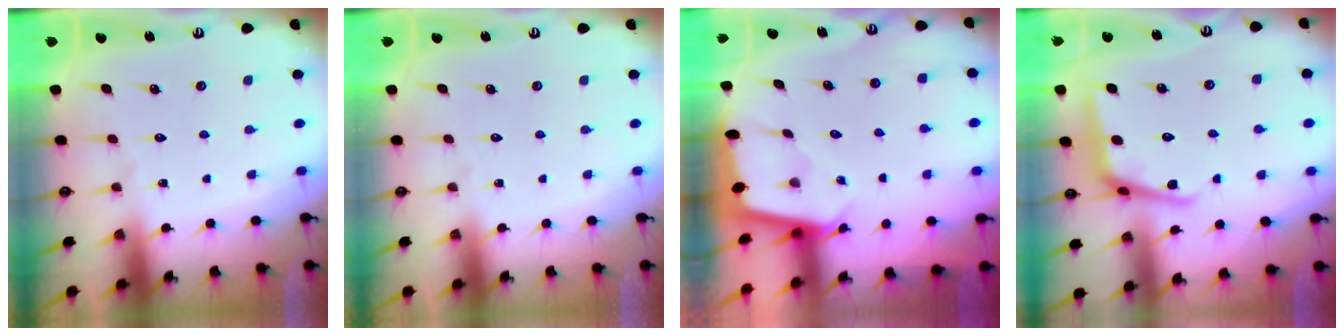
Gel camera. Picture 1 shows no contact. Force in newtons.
{"total": 0.0}
{"total": 1.8, "press": 1.8, "slide": 0.1}
{"total": 8.6, "press": 8.5, "slide": 0.7}